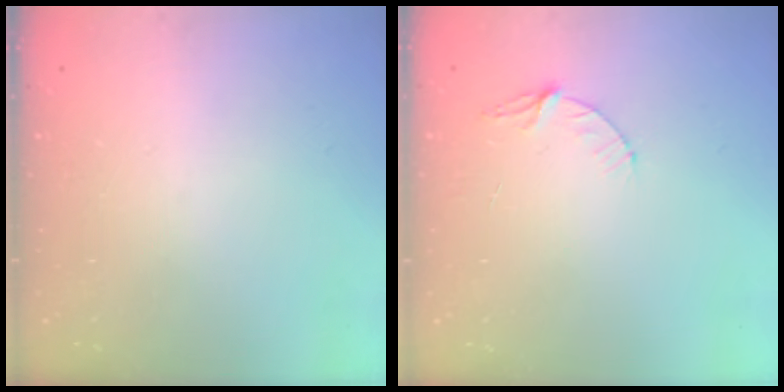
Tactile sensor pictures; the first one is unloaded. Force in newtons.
{"total": 4.7, "press": 4.7, "slide": 0.4}